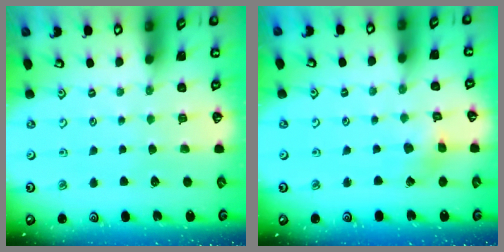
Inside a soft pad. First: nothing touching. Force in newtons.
{"total": 2.6, "press": 2.5, "slide": 0.3}